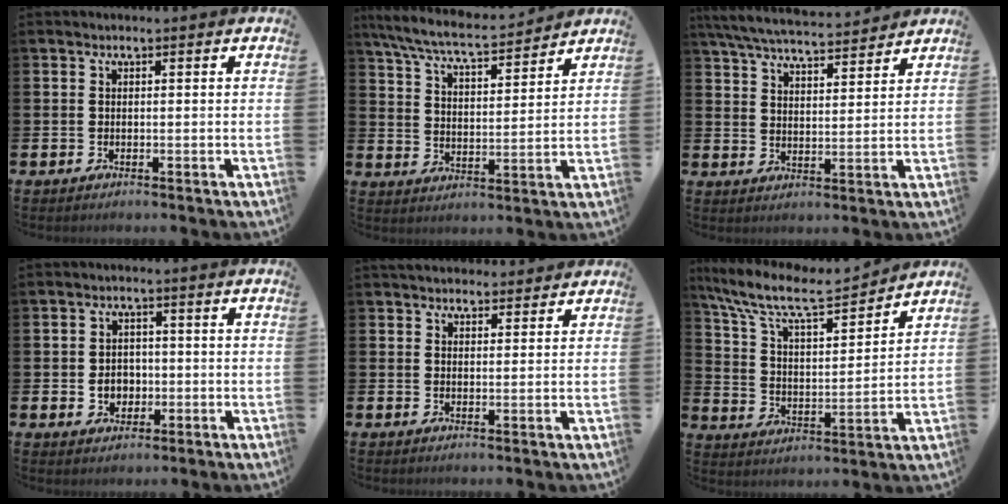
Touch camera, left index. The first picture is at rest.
{"total": 7.4, "force": [6.9, 0.9, 2.5], "torque": [-0.079, -0.041, 0.120]}
{"total": 6.4, "force": [6.1, 0.7, 1.7], "torque": [-0.057, -0.035, 0.109]}
{"total": 3.4, "force": [-0.6, 3.0, 1.6], "torque": [-0.019, -0.001, -0.021]}
{"total": 3.3, "force": [3.2, 0.9, 0.3], "torque": [-0.002, -0.013, 0.057]}
{"total": 10.3, "force": [8.9, 2.5, 4.5], "torque": [-0.129, -0.053, 0.152]}